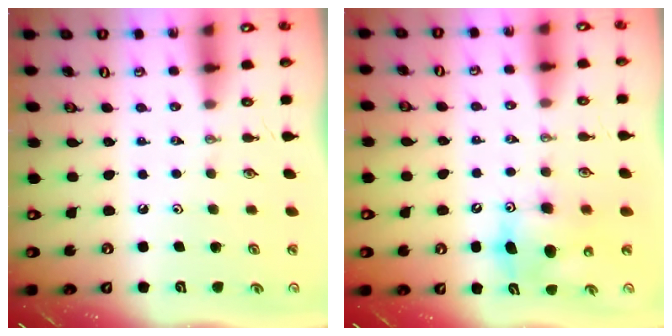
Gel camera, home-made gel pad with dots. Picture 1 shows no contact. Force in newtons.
{"total": 8.9, "press": 8.7, "slide": 1.8}